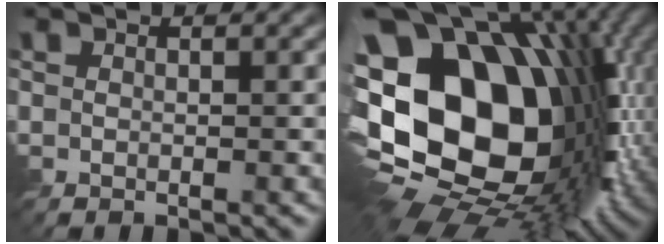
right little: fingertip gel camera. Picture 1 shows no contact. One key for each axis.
{"total": 20.6, "fx": 0.2, "fy": 14.4, "fz": 14.8, "tx": -0.257, "ty": -0.004, "tz": 0.022}